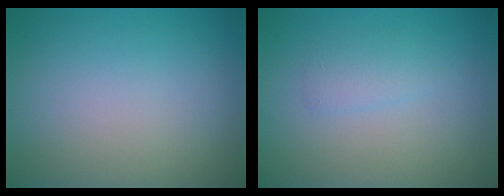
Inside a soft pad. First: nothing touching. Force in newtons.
{"total": 1.3, "press": 1.3, "slide": 0.0}